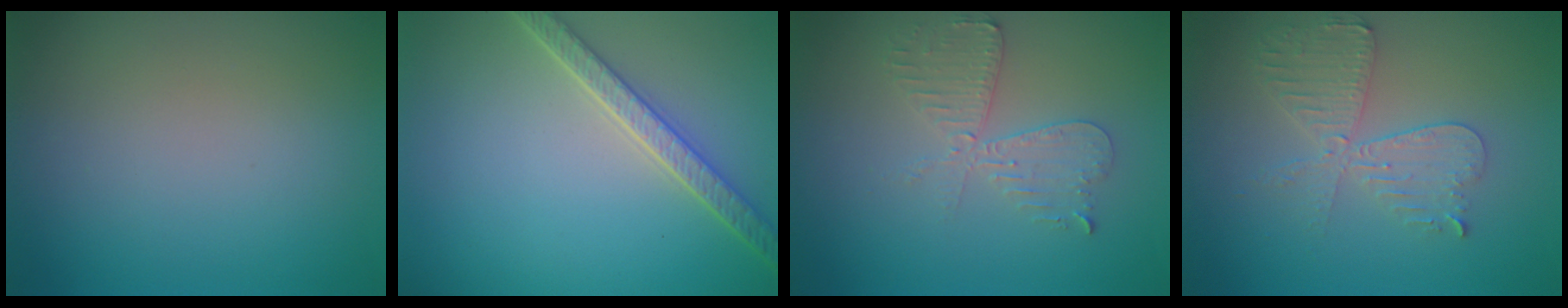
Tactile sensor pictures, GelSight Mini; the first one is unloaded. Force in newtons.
{"total": 3.6, "press": 3.2, "slide": 1.6}
{"total": 2.6, "press": 2.5, "slide": 0.5}
{"total": 4.4, "press": 3.8, "slide": 2.2}